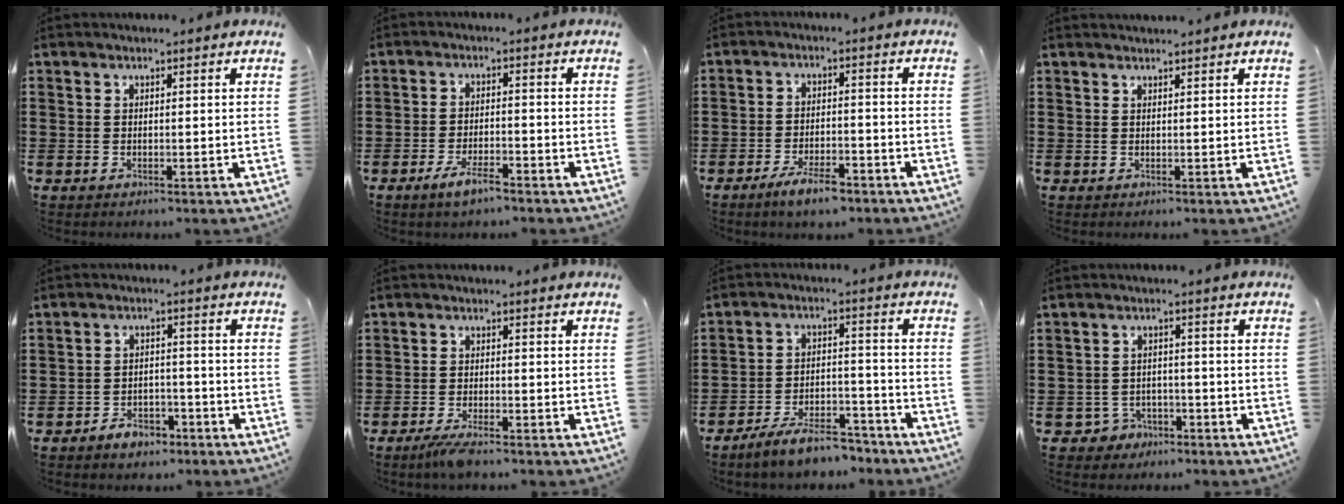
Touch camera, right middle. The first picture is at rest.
{"total": 4.3, "force": [-2.9, 1.3, 2.9], "torque": [-0.060, 0.004, -0.058]}
{"total": 5.1, "force": [-4.1, 1.4, 2.7], "torque": [-0.054, 0.002, -0.080]}
{"total": 1.0, "force": [1.0, -0.1, 0.0], "torque": [-0.002, -0.001, 0.019]}
{"total": 3.7, "force": [-3.2, 1.5, 1.0], "torque": [-0.017, 0.011, -0.063]}
{"total": 2.9, "force": [-2.4, 0.1, 1.6], "torque": [-0.041, -0.007, -0.049]}
{"total": 7.7, "force": [-6.9, 1.7, 3.0], "torque": [-0.049, 0.016, -0.128]}
{"total": 3.1, "force": [-2.5, 1.7, 0.4], "torque": [-0.024, 0.002, -0.057]}